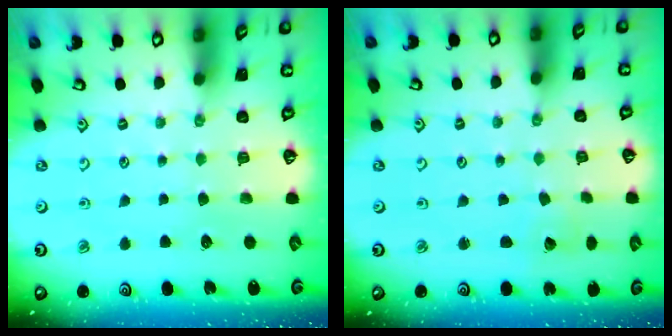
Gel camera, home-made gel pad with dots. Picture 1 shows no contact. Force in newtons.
{"total": 1.6, "press": 1.6, "slide": 0.2}